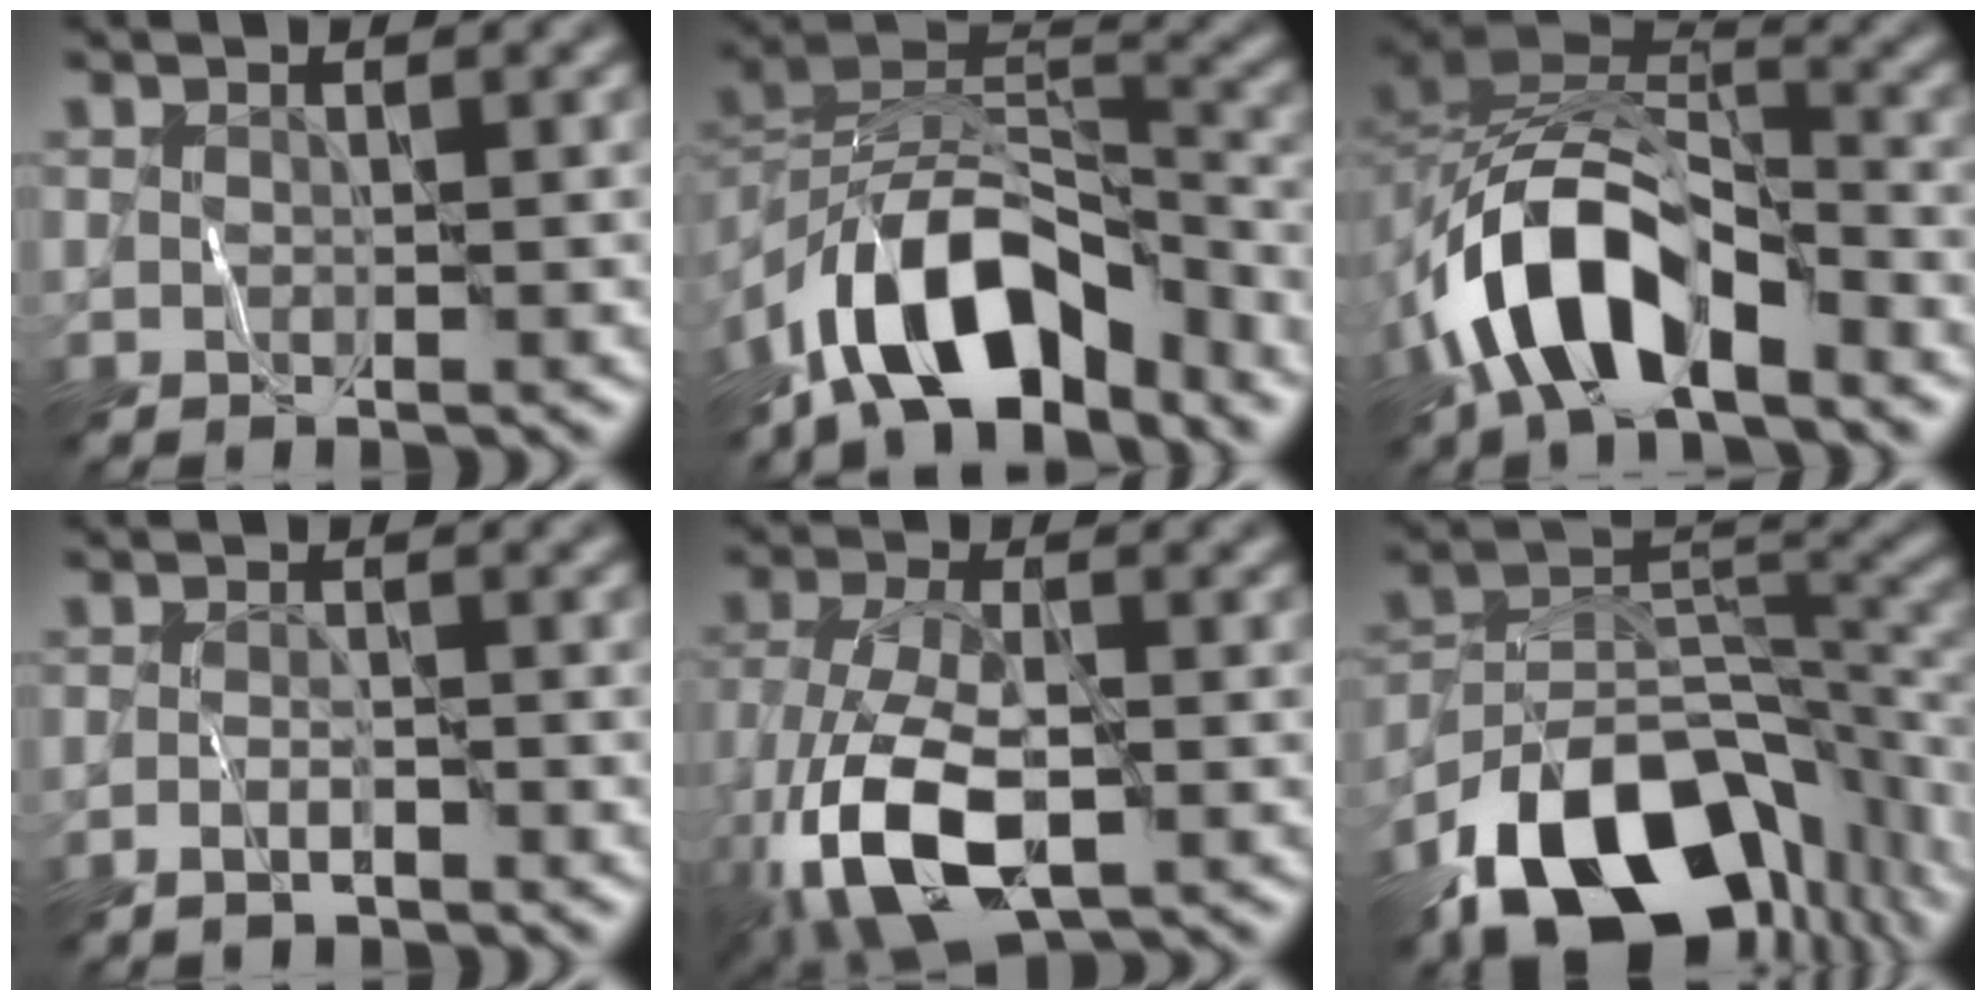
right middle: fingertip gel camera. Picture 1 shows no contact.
{"total": 11.4, "force": [-7.3, 4.7, 7.4], "torque": [-0.122, 0.014, -0.143]}
{"total": 10.5, "force": [-4.9, 5.4, 7.5], "torque": [-0.136, 0.001, -0.095]}
{"total": 1.3, "force": [-0.9, 0.2, 0.9], "torque": [-0.015, 0.004, -0.020]}
{"total": 10.4, "force": [-4.2, 4.7, 8.2], "torque": [-0.186, -0.016, -0.082]}
{"total": 14.8, "force": [-8.3, 8.3, 9.0], "torque": [-0.164, 0.001, -0.136]}